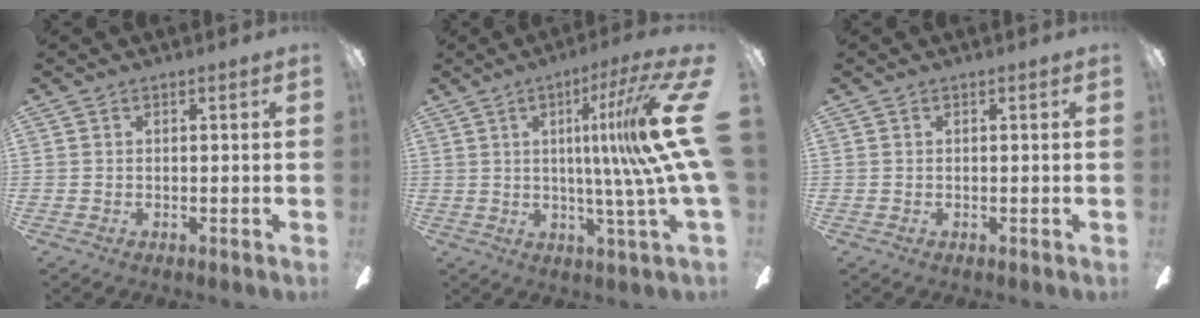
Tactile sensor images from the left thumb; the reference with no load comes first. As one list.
[{"total": 17.8, "force": [3.0, -0.6, 17.6], "torque": [-0.280, -0.016, 0.034]}, {"total": 0.0}]